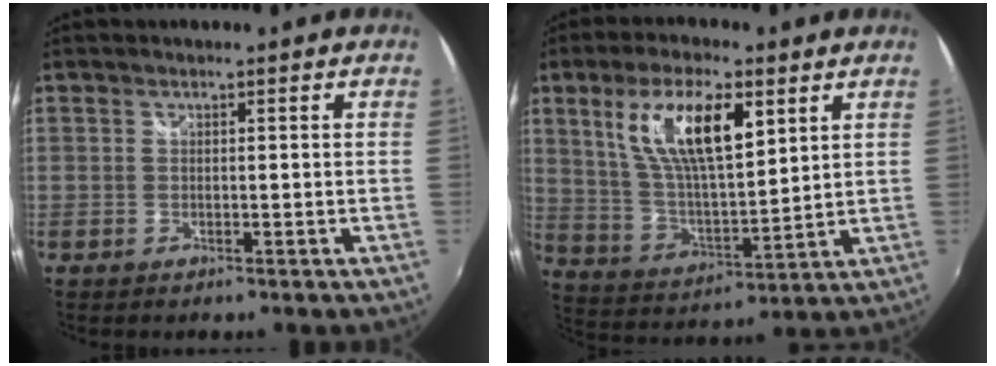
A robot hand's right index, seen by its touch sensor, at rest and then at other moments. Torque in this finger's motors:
{"motor_torque": [0.58, 0.43, 0.33, 0.17]}